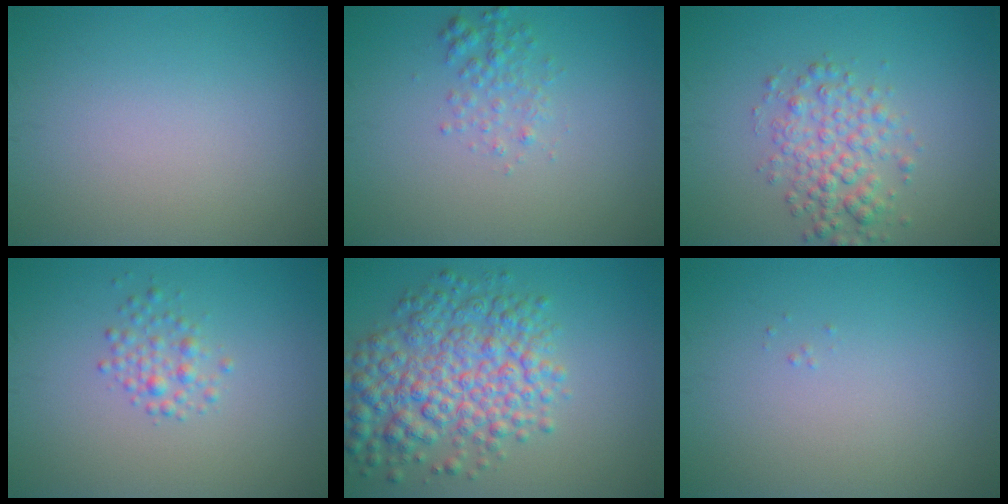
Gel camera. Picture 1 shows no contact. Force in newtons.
{"total": 1.8, "press": 1.8, "slide": 0.1}
{"total": 3.6, "press": 3.6, "slide": 0.1}
{"total": 1.8, "press": 1.8, "slide": 0.0}
{"total": 7.5, "press": 7.5, "slide": 0.1}
{"total": 0.0}